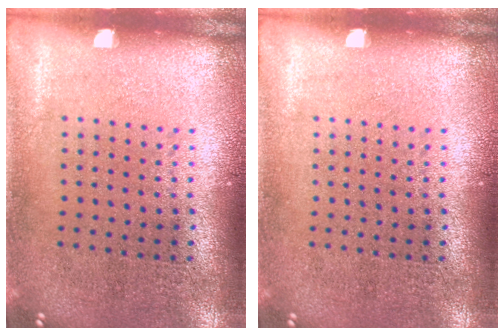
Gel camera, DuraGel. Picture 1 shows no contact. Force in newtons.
{"total": 0.0}